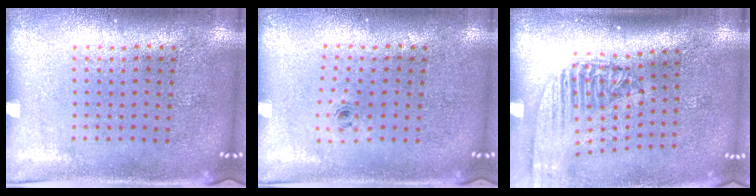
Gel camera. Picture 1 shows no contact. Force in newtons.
{"total": 0.5, "press": 0.2, "slide": 0.5}
{"total": 2.3, "press": 1.8, "slide": 1.5}